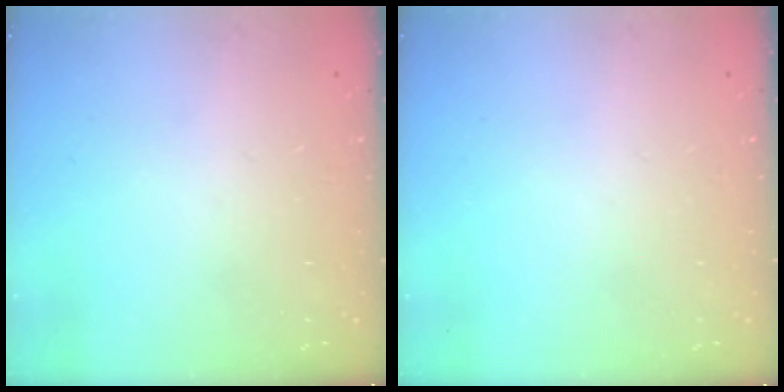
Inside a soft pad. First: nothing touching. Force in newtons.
{"total": 0.0}